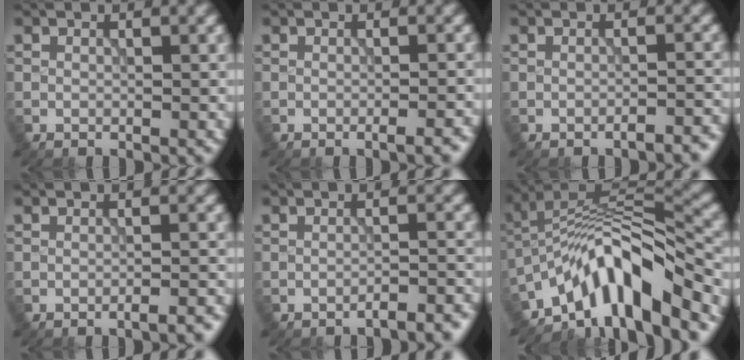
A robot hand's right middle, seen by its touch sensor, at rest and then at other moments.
{"total": 2.1, "force": [-0.9, 0.6, 1.8], "torque": [-0.015, 0.003, -0.017]}
{"total": 2.3, "force": [-1.7, 0.6, 1.5], "torque": [-0.014, 0.004, -0.025]}
{"total": 2.3, "force": [-1.7, 0.5, 1.5], "torque": [-0.014, 0.004, -0.026]}
{"total": 3.1, "force": [-2.5, 0.7, 1.7], "torque": [-0.015, 0.009, -0.037]}
{"total": 10.9, "force": [-6.6, 3.5, 8.0], "torque": [-0.119, 0.011, -0.126]}